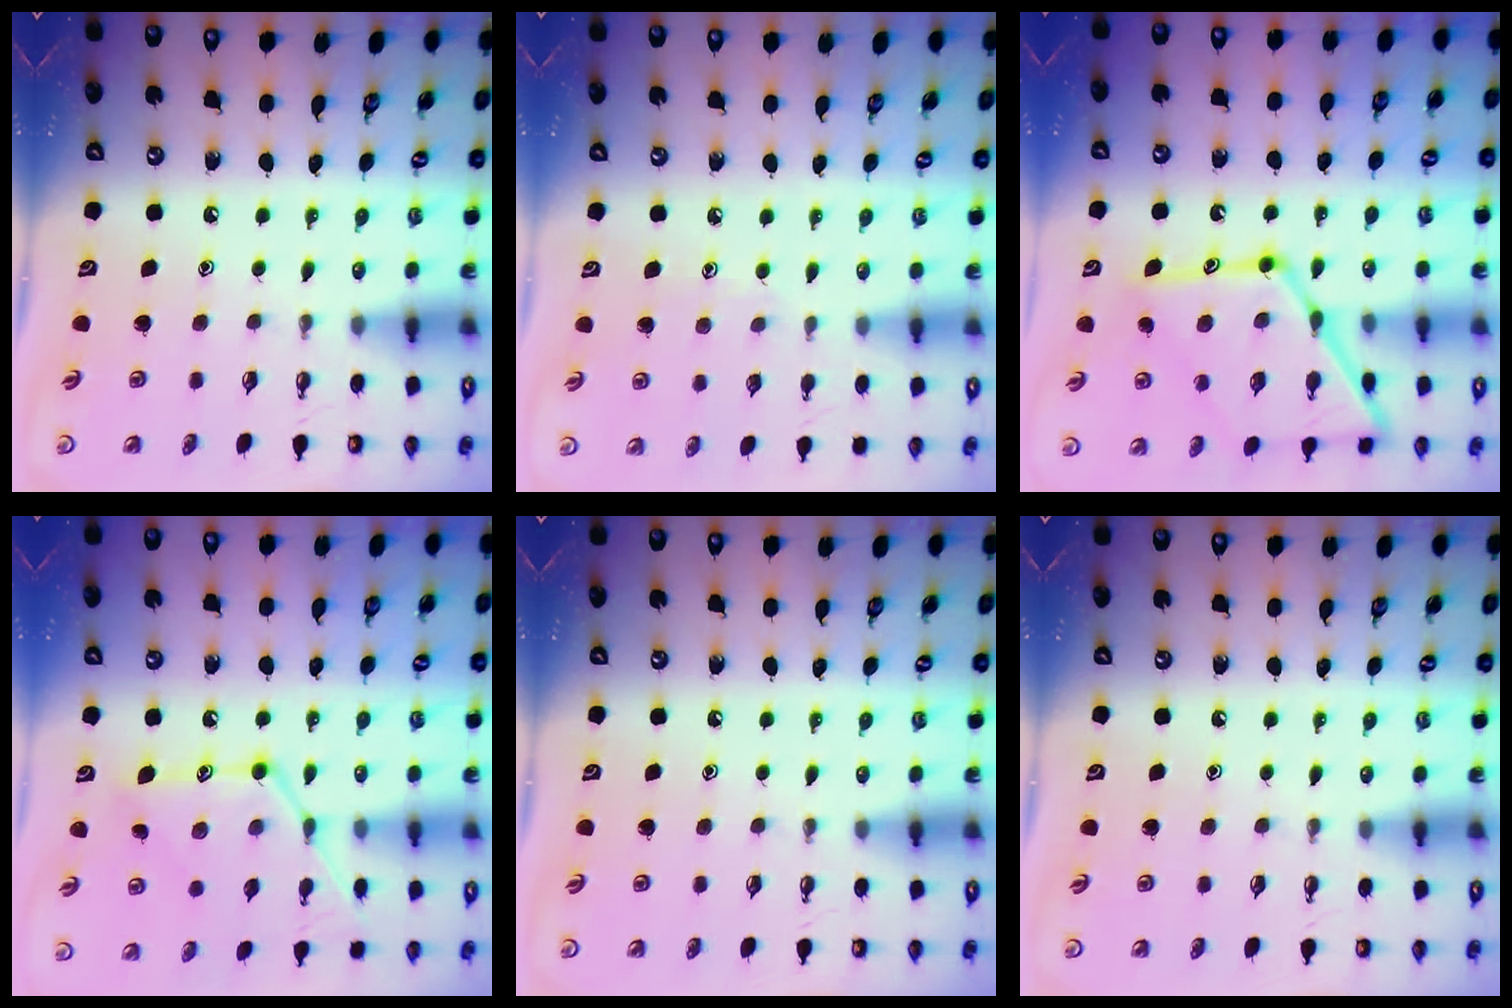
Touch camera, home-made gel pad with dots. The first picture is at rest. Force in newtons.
{"total": 4.4, "press": 4.4, "slide": 0.5}
{"total": 18.7, "press": 18.6, "slide": 1.5}
{"total": 15.7, "press": 15.6, "slide": 1.1}
{"total": 0.0}
{"total": 0.0}